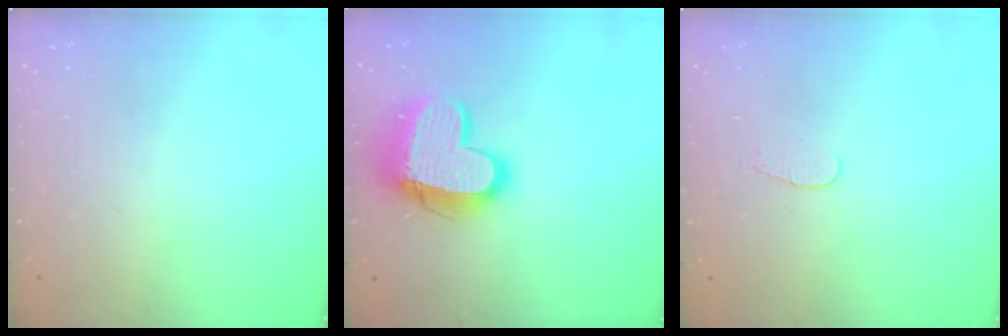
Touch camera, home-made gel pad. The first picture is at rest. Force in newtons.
{"total": 16.9, "press": 16.8, "slide": 1.5}
{"total": 3.1, "press": 3.1, "slide": 0.4}